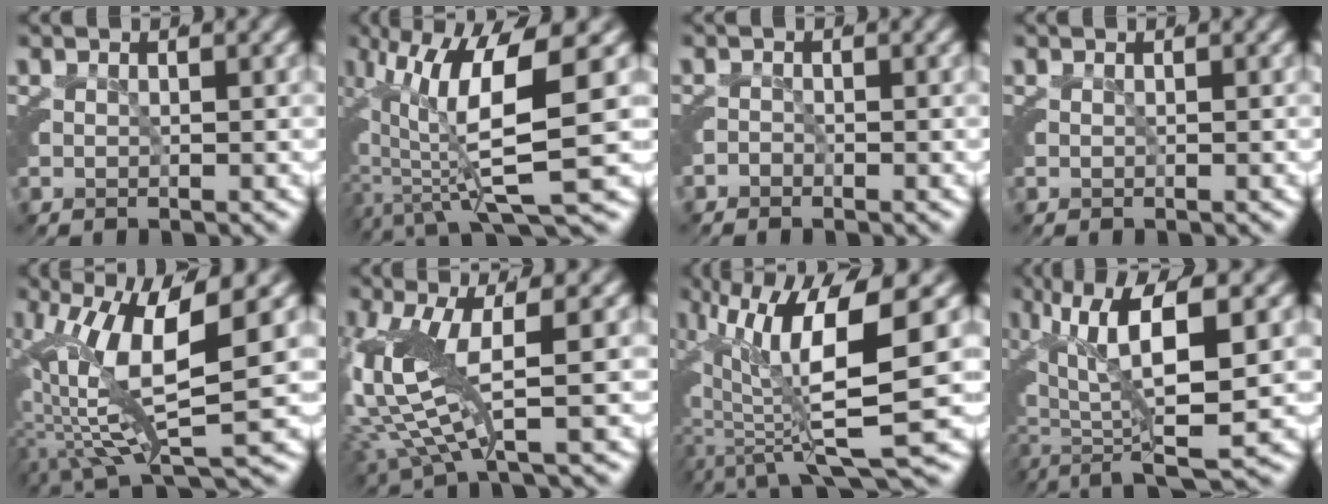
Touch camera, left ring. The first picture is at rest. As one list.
[{"total": 8.9, "force": [-1.7, 2.8, 8.3], "torque": [-0.141, -0.021, -0.018]}, {"total": 1.3, "force": [-1.0, 0.7, -0.4], "torque": [0.010, 0.009, -0.027]}, {"total": 0.0}, {"total": 10.9, "force": [-0.7, 4.9, 9.7], "torque": [-0.169, -0.002, -0.011]}, {"total": 8.5, "force": [0.6, 4.1, 7.4], "torque": [-0.164, 0.001, 0.009]}, {"total": 9.9, "force": [-1.6, 3.6, 9.0], "torque": [-0.156, -0.023, -0.018]}, {"total": 8.9, "force": [-0.5, 3.2, 8.3], "torque": [-0.135, -0.007, 0.000]}]